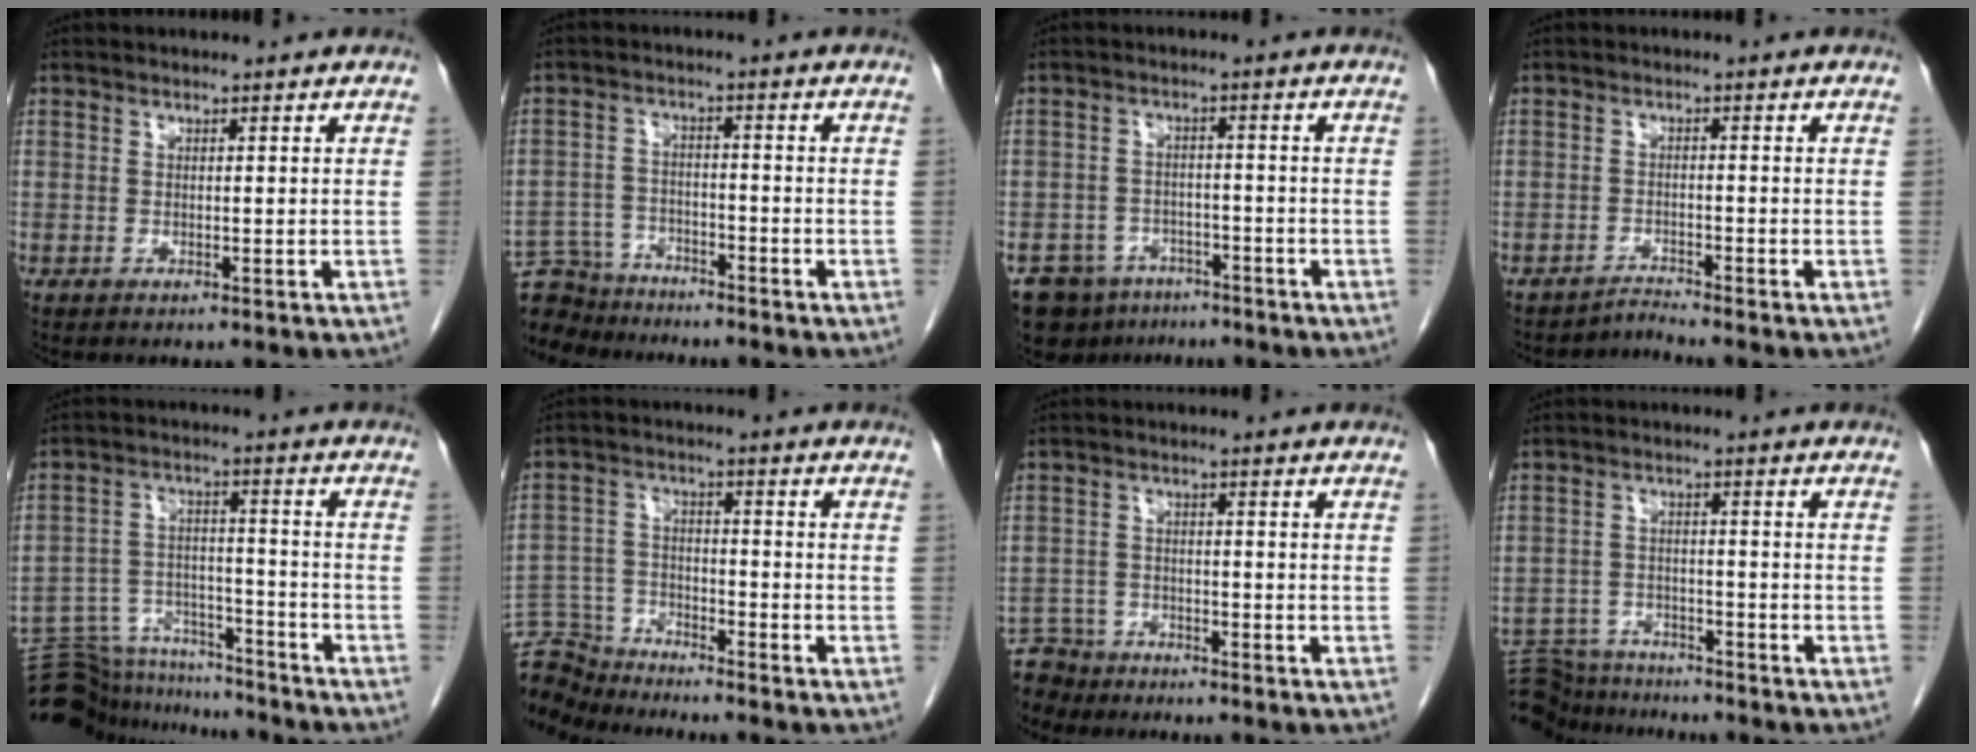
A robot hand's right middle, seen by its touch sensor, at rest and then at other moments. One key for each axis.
{"total": 8.3, "fx": -7.8, "fy": 2.9, "fz": 0.2, "tx": -0.008, "ty": 0.009, "tz": -0.137}
{"total": 8.6, "fx": -6.3, "fy": 5.6, "fz": 1.6, "tx": -0.032, "ty": 0.007, "tz": -0.089}
{"total": 2.1, "fx": -1.7, "fy": -0.9, "fz": -0.8, "tx": 0.020, "ty": -0.009, "tz": -0.026}
{"total": 15.4, "fx": -14.8, "fy": 3.3, "fz": 2.5, "tx": -0.050, "ty": 0.027, "tz": -0.229}
{"total": 9.1, "fx": -9.1, "fy": 1.0, "fz": 0.3, "tx": -0.014, "ty": 0.006, "tz": -0.174}
{"total": 5.7, "fx": -5.2, "fy": 2.3, "fz": -0.6, "tx": 0.013, "ty": -0.004, "tz": -0.098}
{"total": 10.0, "fx": -9.6, "fy": 2.5, "fz": 1.2, "tx": -0.025, "ty": 0.007, "tz": -0.151}